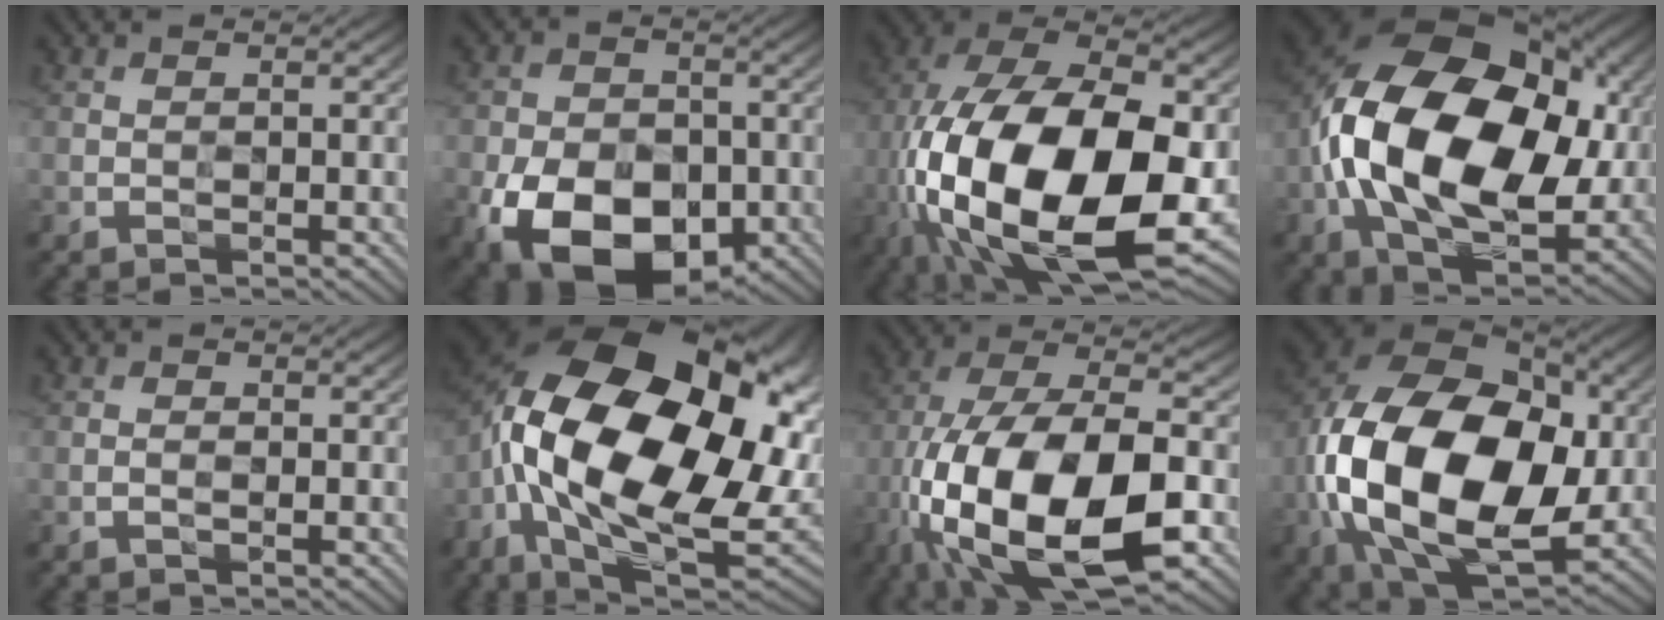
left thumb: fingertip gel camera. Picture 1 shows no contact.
{"total": 15.7, "force": [-6.8, 10.2, 9.8], "torque": [-0.190, -0.038, -0.113]}
{"total": 22.4, "force": [-5.0, 11.8, 18.3], "torque": [-0.401, -0.043, -0.060]}
{"total": 20.7, "force": [0.9, 14.0, 15.2], "torque": [-0.336, -0.033, 0.039]}
{"total": 0.7, "force": [-0.2, 0.3, 0.6], "torque": [-0.011, 0.001, -0.004]}
{"total": 22.6, "force": [-0.2, 14.1, 17.7], "torque": [-0.379, -0.040, 0.025]}
{"total": 20.9, "force": [-7.1, 10.0, 17.0], "torque": [-0.354, -0.030, -0.113]}
{"total": 22.3, "force": [-1.2, 15.0, 16.4], "torque": [-0.399, -0.035, 0.001]}